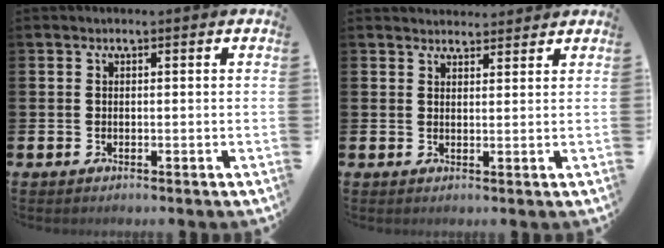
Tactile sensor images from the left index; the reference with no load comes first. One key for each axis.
{"total": 2.5, "fx": 2.4, "fy": 0.6, "fz": -0.1, "tx": 0.011, "ty": -0.015, "tz": 0.042}